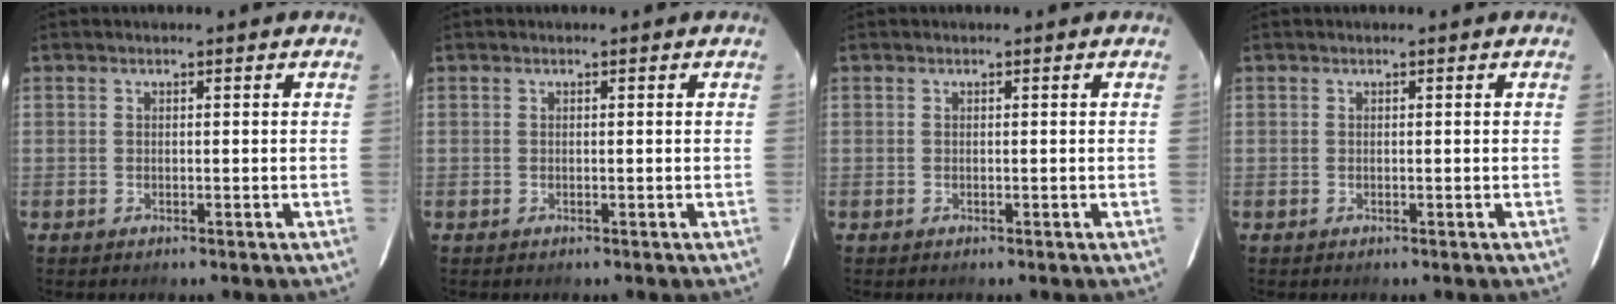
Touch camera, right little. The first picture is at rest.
{"total": 0.0}
{"total": 0.0}
{"total": 0.0}